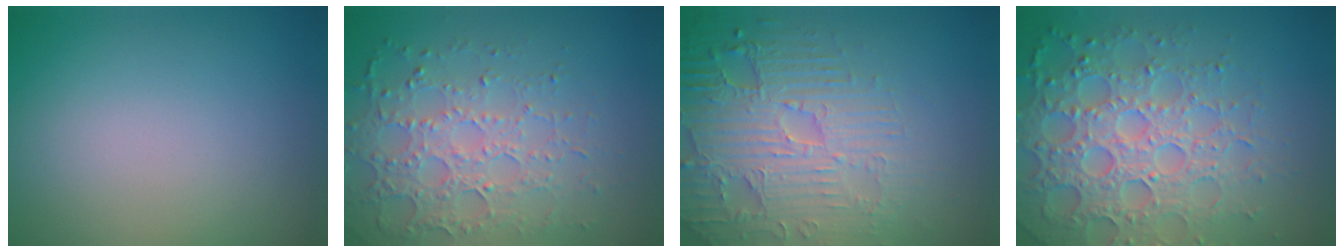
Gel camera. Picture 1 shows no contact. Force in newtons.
{"total": 4.6, "press": 4.0, "slide": 2.2}
{"total": 5.2, "press": 4.8, "slide": 2.0}
{"total": 7.3, "press": 7.1, "slide": 1.7}